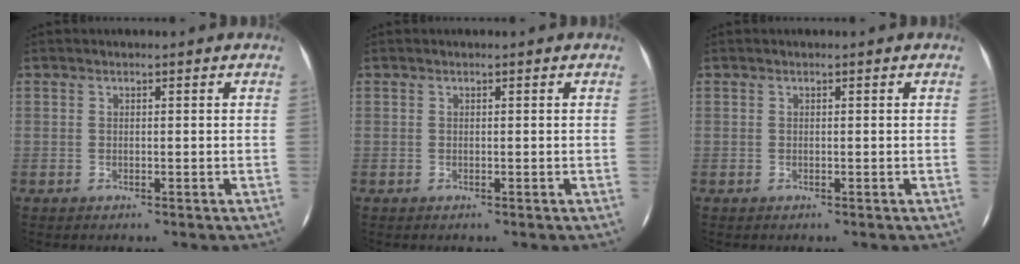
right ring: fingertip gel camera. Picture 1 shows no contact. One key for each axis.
{"total": 0.0}
{"total": 0.0}